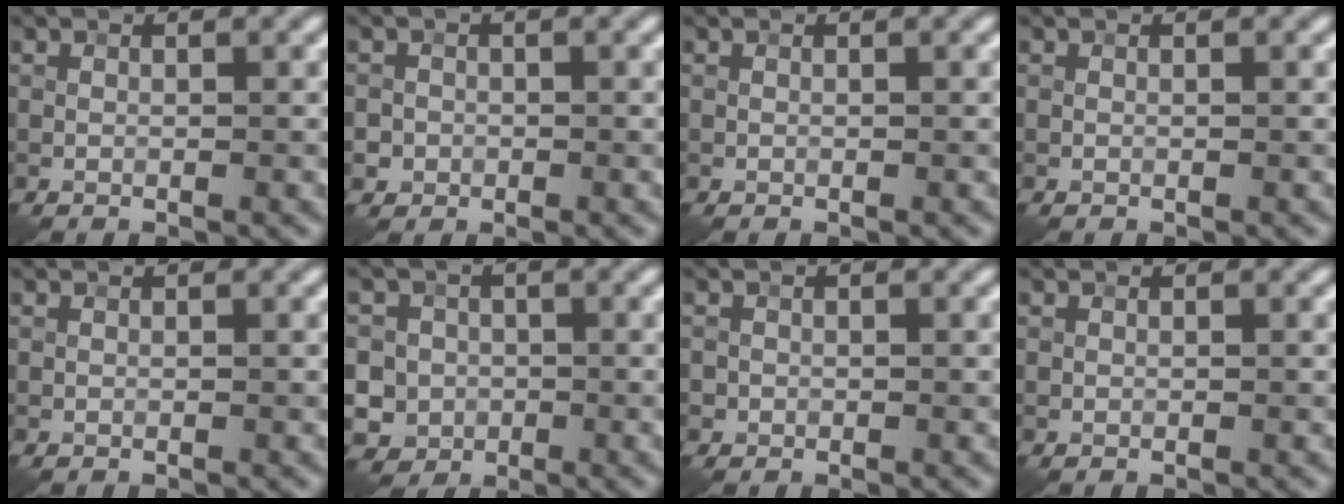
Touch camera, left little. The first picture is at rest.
{"total": 1.6, "force": [-0.6, 1.4, 0.0], "torque": [0.015, 0.003, -0.010]}
{"total": 0.0}
{"total": 0.0}
{"total": 0.0}
{"total": 6.3, "force": [-1.3, 6.1, 1.4], "torque": [-0.017, 0.003, -0.053]}
{"total": 0.8, "force": [-0.2, 0.7, -0.1], "torque": [0.012, -0.004, -0.004]}
{"total": 0.0}